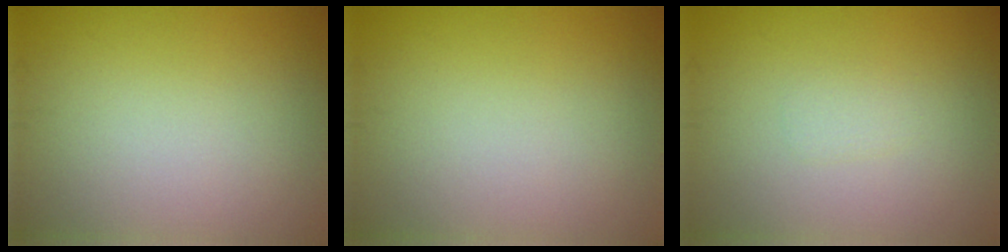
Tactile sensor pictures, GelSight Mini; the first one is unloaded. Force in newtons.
{"total": 0.0}
{"total": 0.8, "press": 0.8, "slide": 0.1}